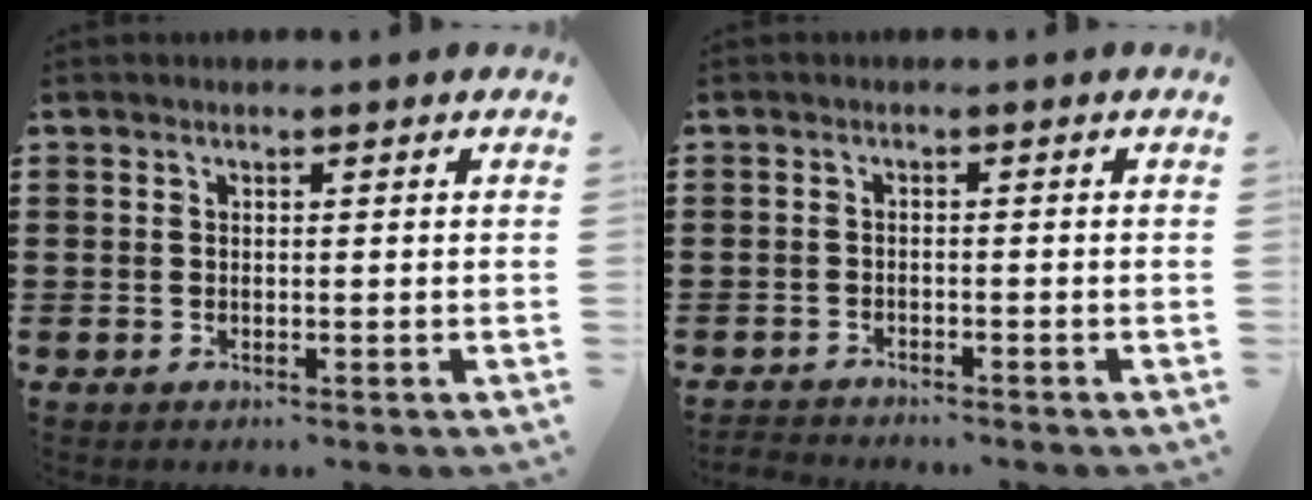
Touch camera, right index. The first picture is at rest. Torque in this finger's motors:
{"motor_torque": [-1.24, 0.90, -1.05, -0.21]}